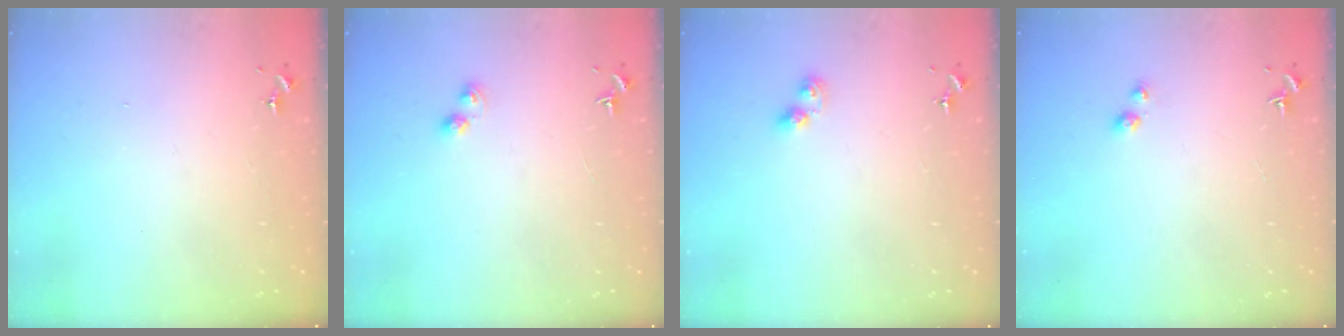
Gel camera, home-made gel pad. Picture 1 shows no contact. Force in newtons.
{"total": 4.1, "press": 4.0, "slide": 0.6}
{"total": 5.1, "press": 5.1, "slide": 0.4}
{"total": 2.8, "press": 2.8, "slide": 0.2}